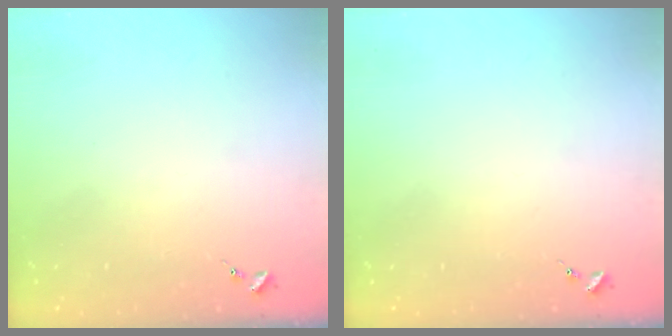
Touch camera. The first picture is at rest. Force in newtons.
{"total": 0.0}